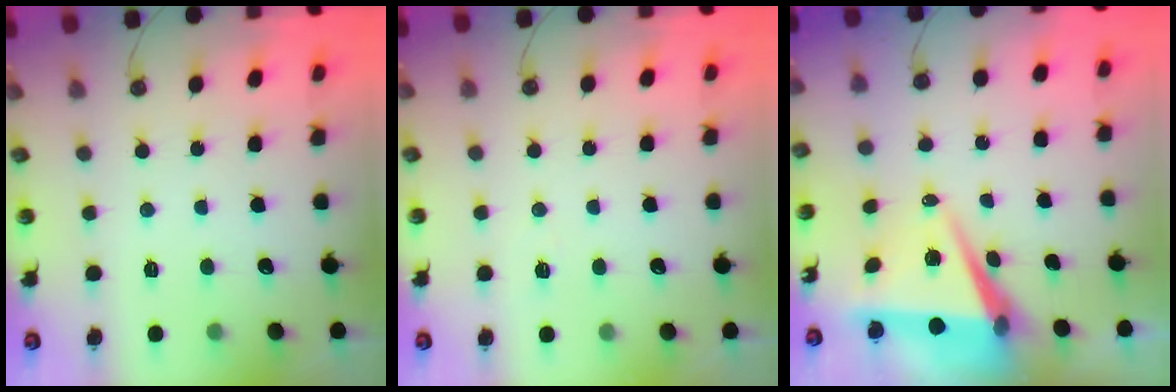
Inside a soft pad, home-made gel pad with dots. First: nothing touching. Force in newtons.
{"total": 5.0, "press": 4.8, "slide": 1.4}
{"total": 8.1, "press": 6.9, "slide": 4.2}